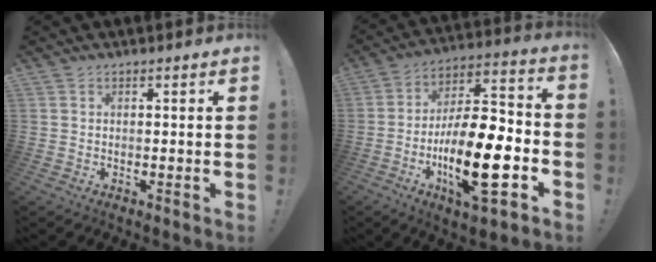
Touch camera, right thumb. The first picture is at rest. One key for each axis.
{"total": 22.0, "fx": -7.7, "fy": 8.1, "fz": 19.0, "tx": -0.335, "ty": 0.039, "tz": -0.122}